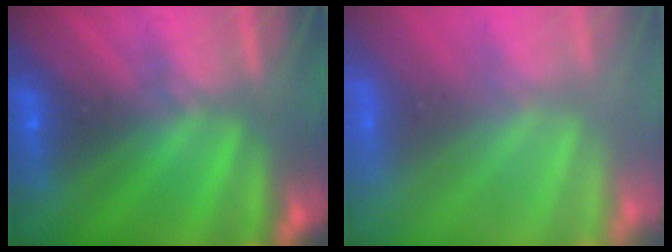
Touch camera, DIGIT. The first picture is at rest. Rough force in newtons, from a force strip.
{"total": 6.0}